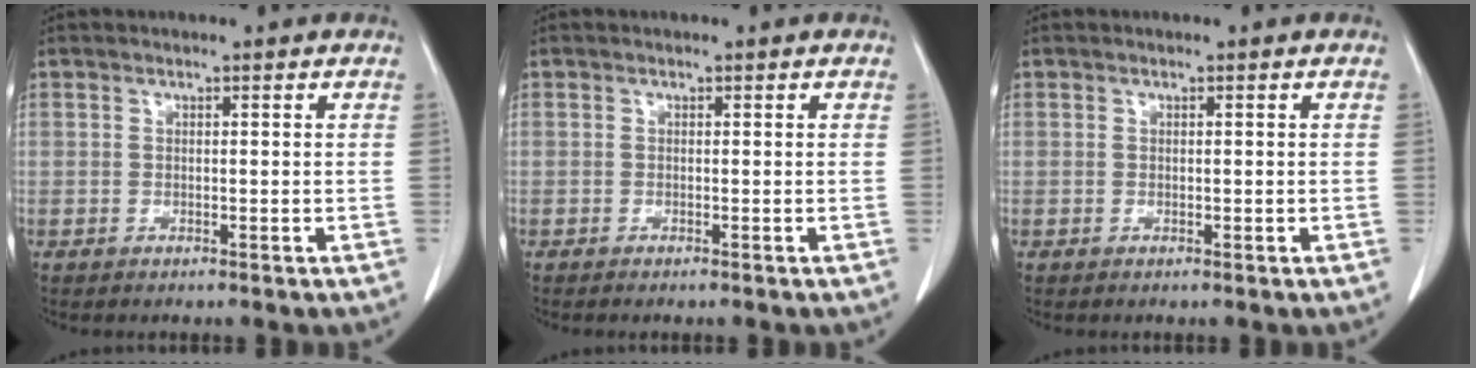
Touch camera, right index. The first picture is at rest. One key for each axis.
{"total": 0.7, "fx": -0.6, "fy": 0.0, "fz": 0.3, "tx": -0.005, "ty": -0.002, "tz": -0.010}
{"total": 0.0}